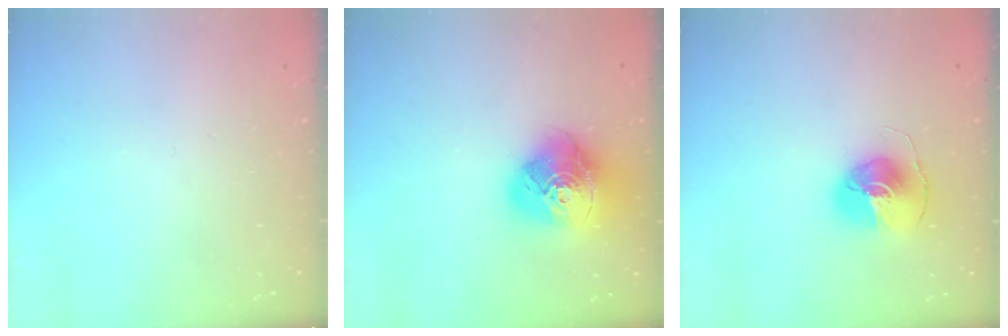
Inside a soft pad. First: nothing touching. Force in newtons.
{"total": 19.4, "press": 19.3, "slide": 2.3}
{"total": 8.7, "press": 8.7, "slide": 0.6}